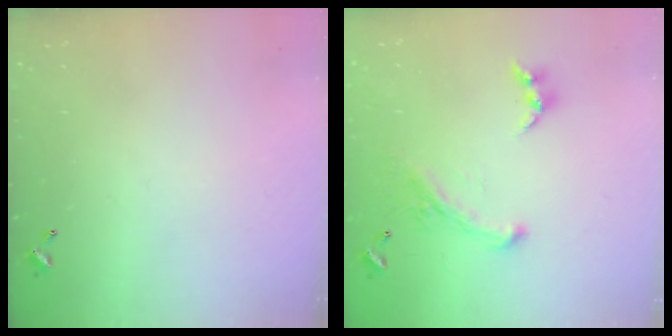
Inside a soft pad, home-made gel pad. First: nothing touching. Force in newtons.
{"total": 1.7, "press": 1.1, "slide": 1.2}